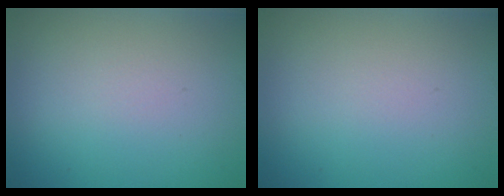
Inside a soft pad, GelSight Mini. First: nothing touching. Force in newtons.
{"total": 0.0}